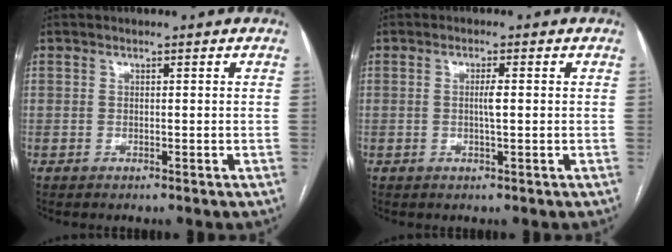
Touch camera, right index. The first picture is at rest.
{"total": 2.2, "force": [0.1, 0.1, 2.2], "torque": [-0.040, 0.000, 0.001]}